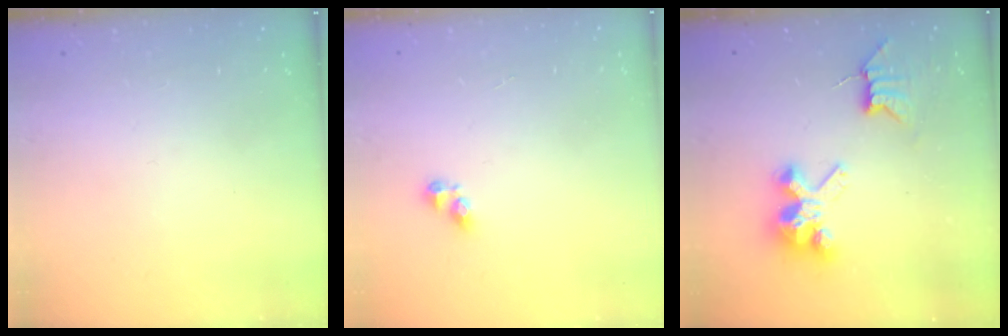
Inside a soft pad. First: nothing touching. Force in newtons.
{"total": 3.5, "press": 3.5, "slide": 0.4}
{"total": 8.1, "press": 8.1, "slide": 0.7}